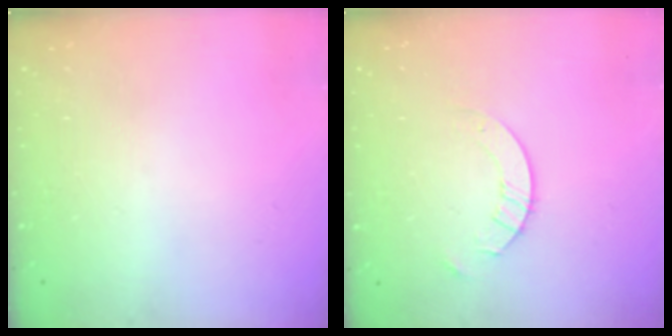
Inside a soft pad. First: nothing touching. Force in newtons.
{"total": 2.0, "press": 2.0, "slide": 0.2}